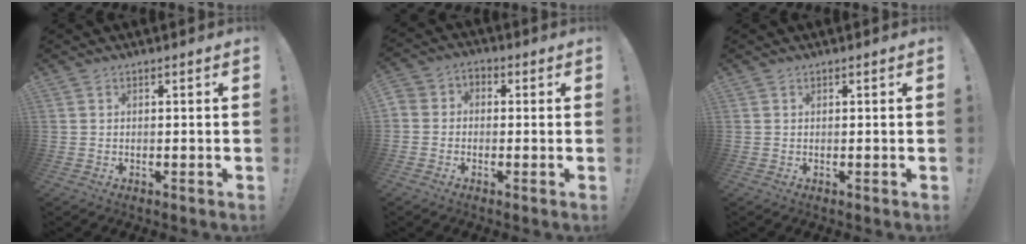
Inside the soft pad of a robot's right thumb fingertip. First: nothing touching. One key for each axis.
{"total": 4.2, "fx": -2.1, "fy": 3.2, "fz": 1.7, "tx": -0.033, "ty": 0.016, "tz": -0.039}
{"total": 0.0}